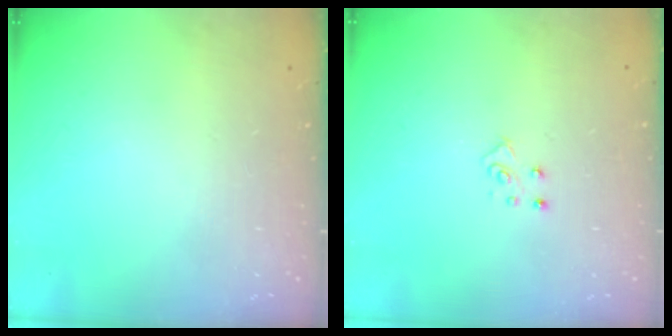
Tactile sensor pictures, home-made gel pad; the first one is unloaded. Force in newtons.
{"total": 4.7, "press": 4.7, "slide": 0.4}